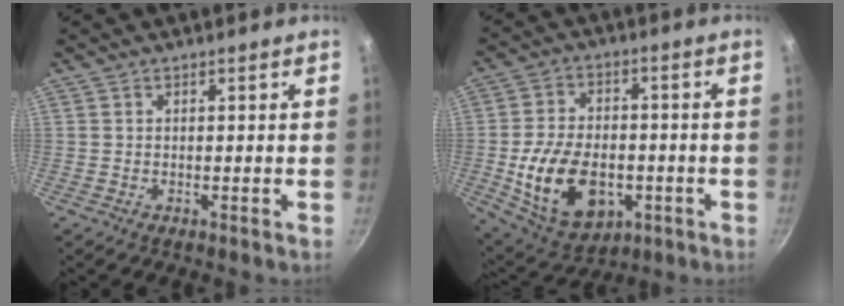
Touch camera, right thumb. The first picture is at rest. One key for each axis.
{"total": 17.3, "fx": -3.9, "fy": 11.2, "fz": 12.5, "tx": -0.208, "ty": 0.012, "tz": -0.050}